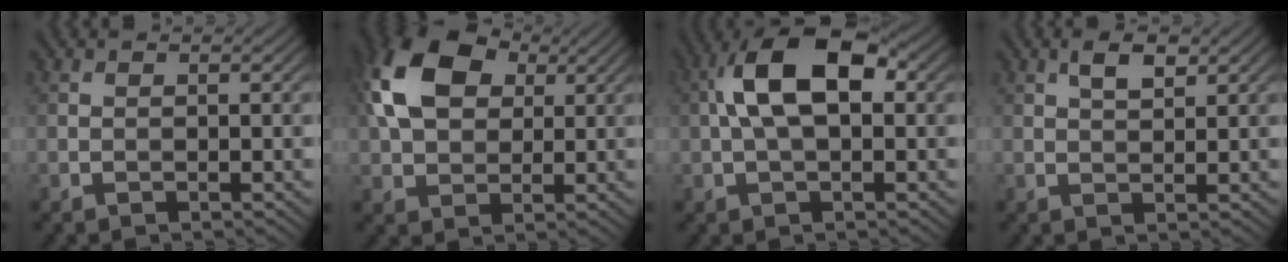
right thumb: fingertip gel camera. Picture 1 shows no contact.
{"total": 12.3, "force": [3.6, 8.2, 8.4], "torque": [-0.206, 0.027, 0.062]}
{"total": 9.8, "force": [1.3, 4.8, 8.4], "torque": [-0.167, 0.023, 0.013]}
{"total": 2.8, "force": [1.4, 1.2, 2.1], "torque": [-0.041, 0.003, 0.026]}